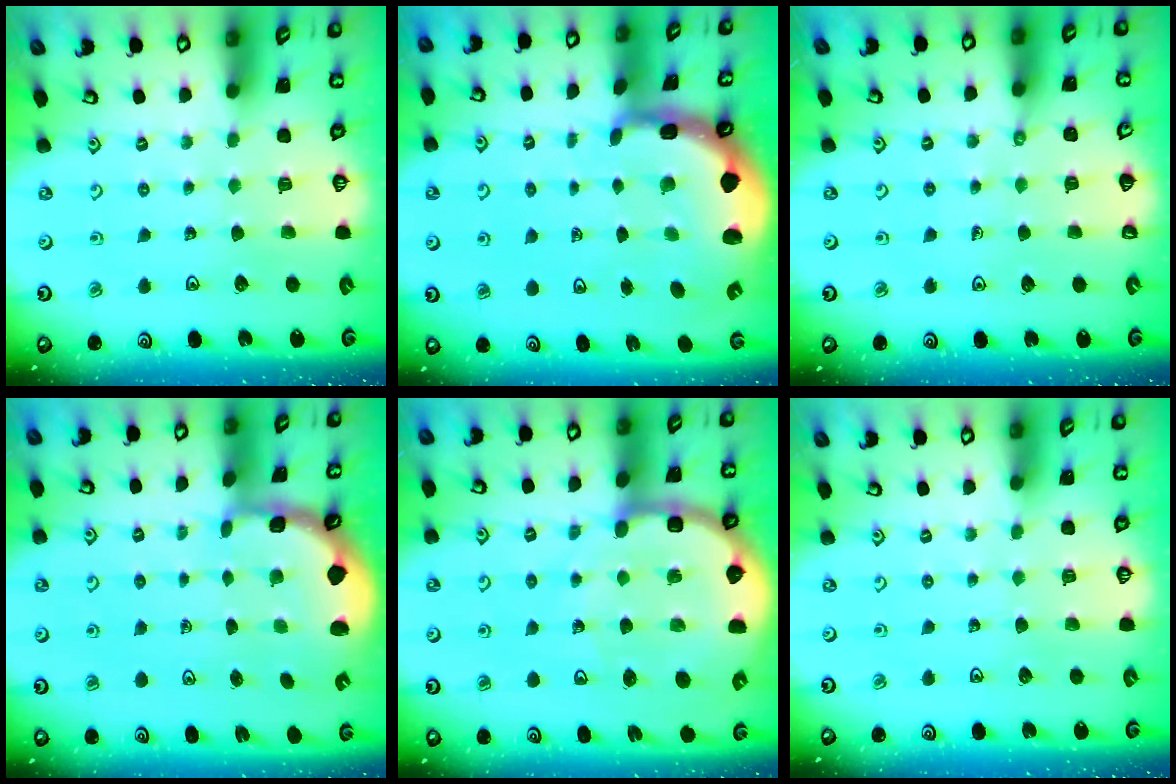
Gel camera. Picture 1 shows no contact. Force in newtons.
{"total": 3.8, "press": 3.6, "slide": 1.0}
{"total": 2.7, "press": 2.7, "slide": 0.5}
{"total": 1.8, "press": 1.7, "slide": 0.4}
{"total": 12.7, "press": 12.5, "slide": 2.3}
{"total": 0.0}